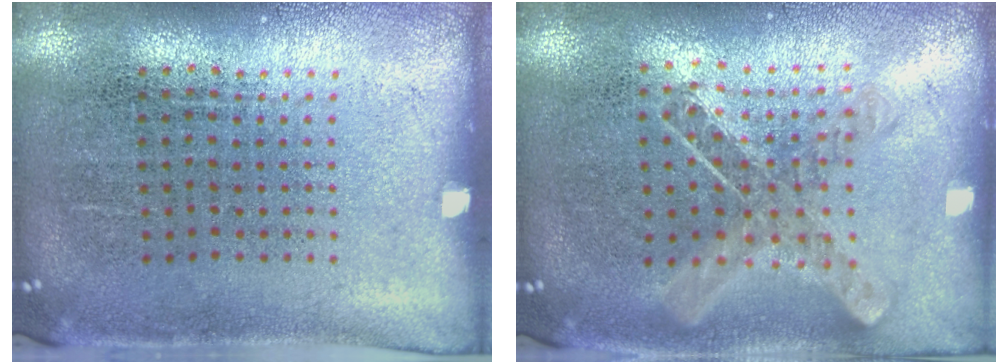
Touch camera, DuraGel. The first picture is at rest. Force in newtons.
{"total": 0.9, "press": 0.9, "slide": 0.0}